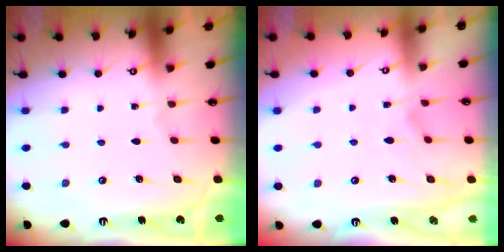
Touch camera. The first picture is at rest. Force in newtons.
{"total": 2.9, "press": 2.7, "slide": 1.1}